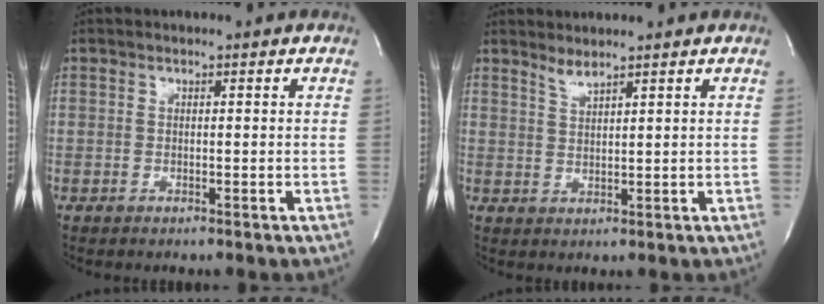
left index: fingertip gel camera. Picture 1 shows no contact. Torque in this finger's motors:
{"motor_torque": [0.19, -0.13, -0.01, 0.00]}